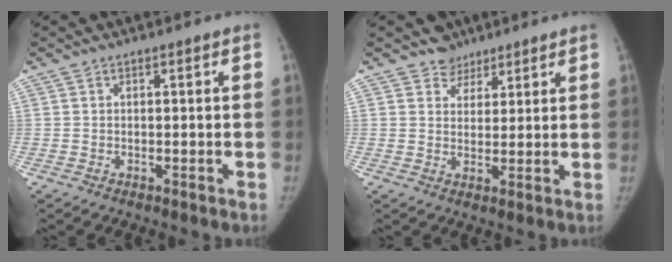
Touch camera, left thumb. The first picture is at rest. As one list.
[{"total": 4.1, "force": [3.1, 2.7, -0.4], "torque": [0.036, -0.021, 0.042]}]